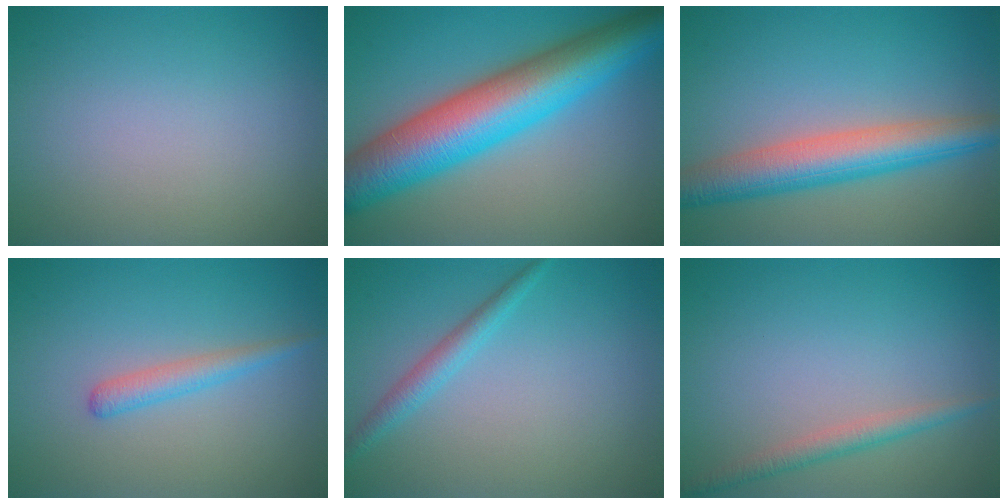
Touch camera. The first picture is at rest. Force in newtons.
{"total": 11.8, "press": 11.8, "slide": 0.1}
{"total": 6.4, "press": 6.4, "slide": 0.2}
{"total": 1.9, "press": 1.9, "slide": 0.0}
{"total": 1.9, "press": 1.9, "slide": 0.0}
{"total": 1.9, "press": 1.9, "slide": 0.0}